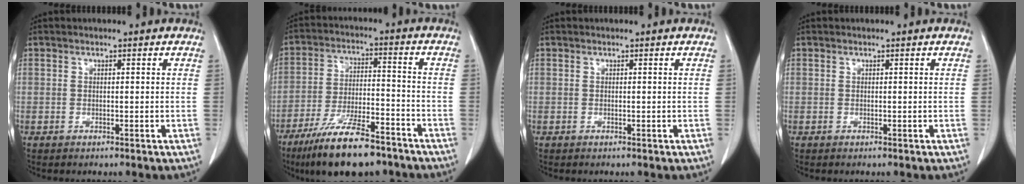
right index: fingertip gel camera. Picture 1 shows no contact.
{"total": 15.5, "force": [-11.3, 3.9, 9.9], "torque": [-0.188, -0.020, -0.198]}
{"total": 0.0}
{"total": 0.0}